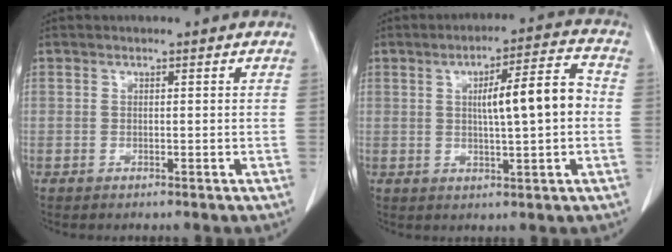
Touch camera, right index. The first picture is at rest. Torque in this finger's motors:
{"motor_torque": [0.94, 0.38, 0.52, 0.10]}